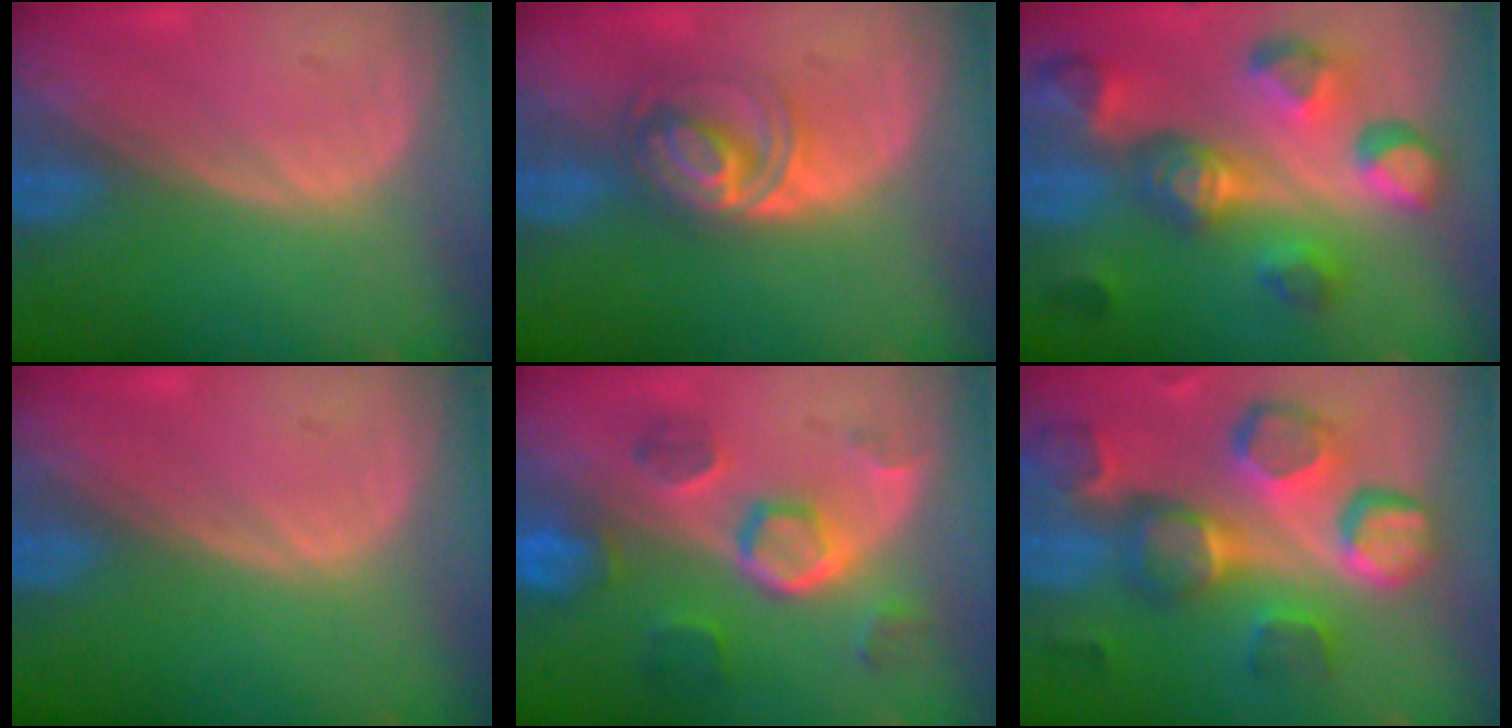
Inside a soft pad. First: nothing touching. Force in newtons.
{"total": 5.8, "press": 5.4, "slide": 2.0}
{"total": 11.1, "press": 10.1, "slide": 4.6}
{"total": 0.0}
{"total": 8.6, "press": 7.7, "slide": 3.9}
{"total": 11.7, "press": 10.8, "slide": 4.4}